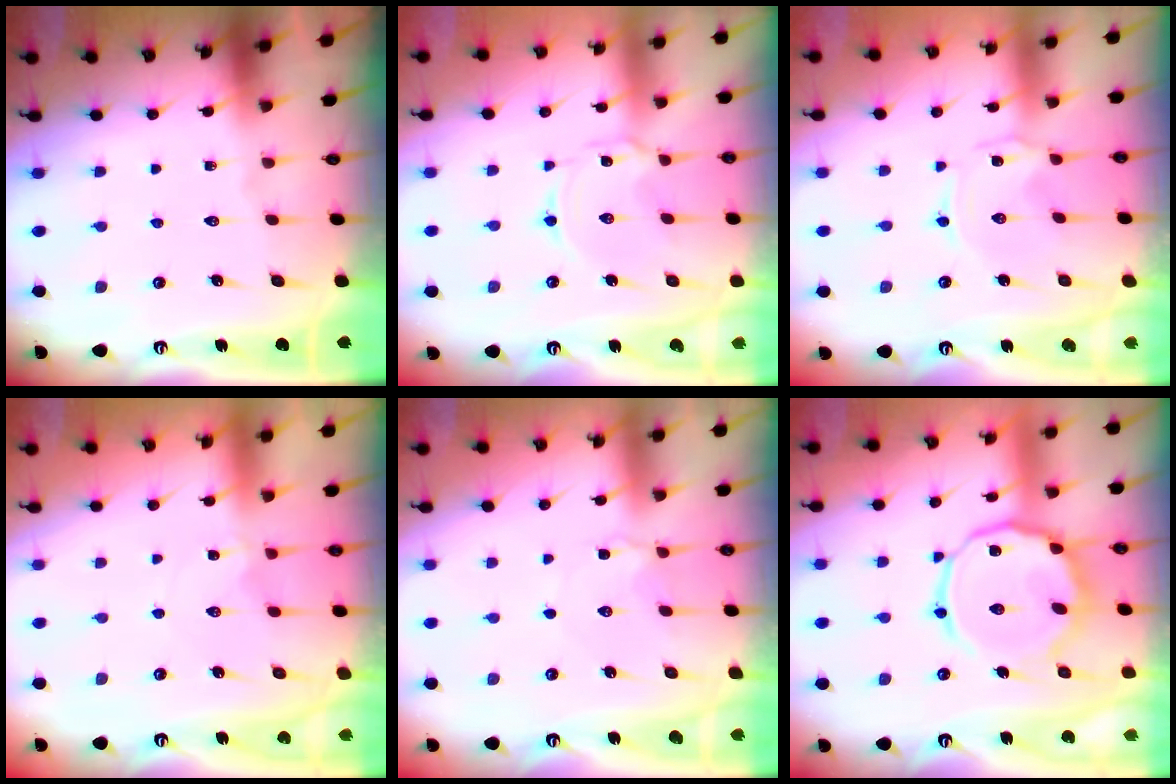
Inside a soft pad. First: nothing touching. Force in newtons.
{"total": 1.8, "press": 1.7, "slide": 0.4}
{"total": 0.8, "press": 0.7, "slide": 0.1}
{"total": 0.8, "press": 0.7, "slide": 0.3}
{"total": 3.6, "press": 3.5, "slide": 0.5}
{"total": 15.2, "press": 15.2, "slide": 1.2}